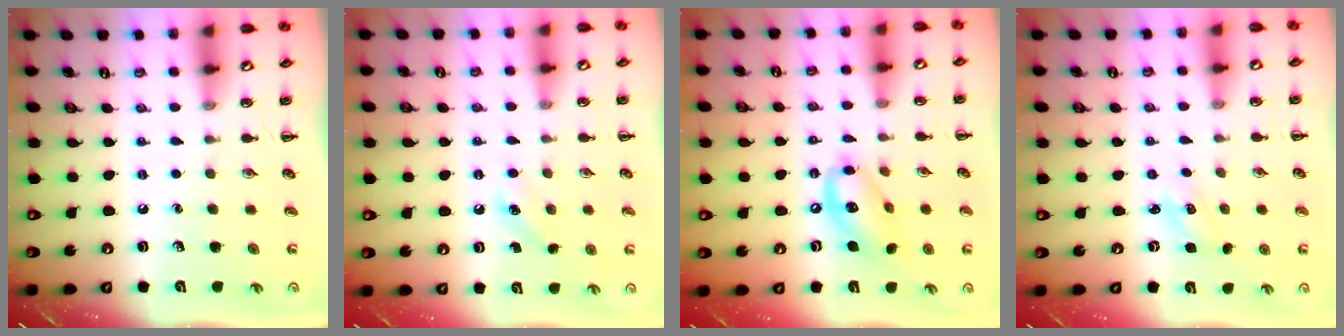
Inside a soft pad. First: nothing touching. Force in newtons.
{"total": 5.9, "press": 5.7, "slide": 1.7}
{"total": 13.4, "press": 13.1, "slide": 2.8}
{"total": 1.6, "press": 1.5, "slide": 0.5}